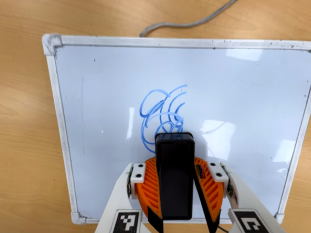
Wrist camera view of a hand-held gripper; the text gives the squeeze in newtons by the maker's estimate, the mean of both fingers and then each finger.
{"total": 10.0, "left": 9.3, "right": 10.8}